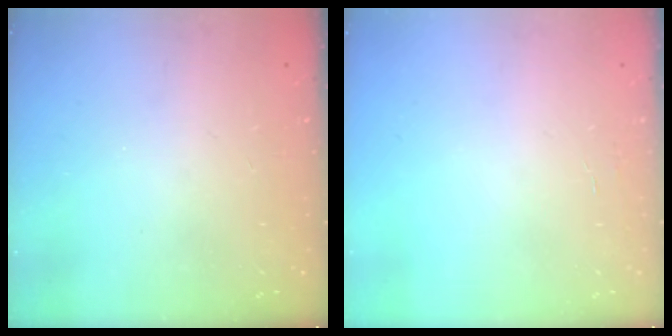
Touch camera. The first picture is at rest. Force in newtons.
{"total": 1.3, "press": 1.3, "slide": 0.1}